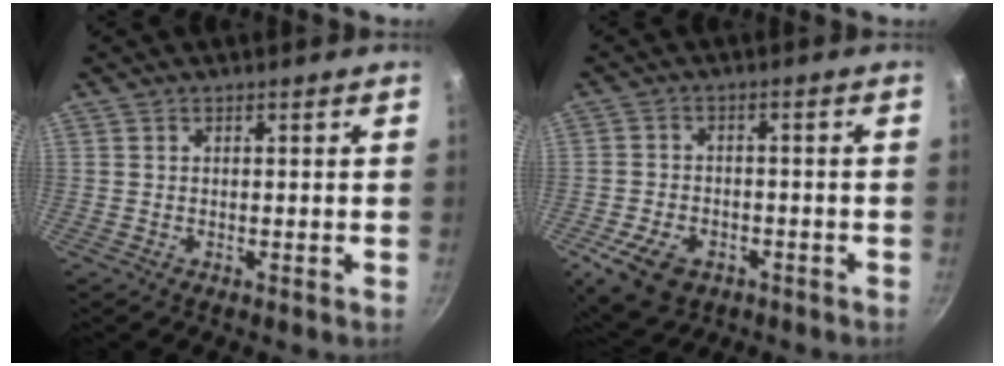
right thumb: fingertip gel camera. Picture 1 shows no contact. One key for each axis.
{"total": 9.7, "fx": -4.4, "fy": 6.5, "fz": 5.7, "tx": -0.094, "ty": 0.018, "tz": -0.067}